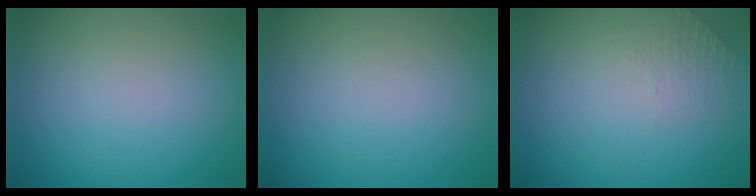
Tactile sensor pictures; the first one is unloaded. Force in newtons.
{"total": 0.0}
{"total": 1.0, "press": 0.5, "slide": 0.9}